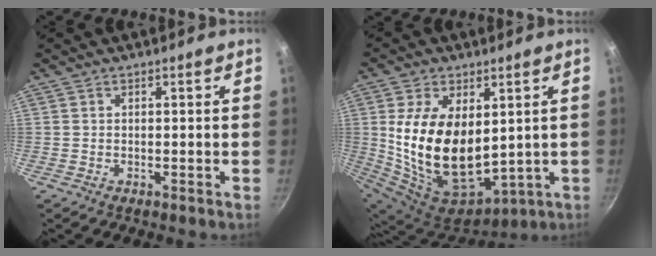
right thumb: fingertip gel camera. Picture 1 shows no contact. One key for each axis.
{"total": 20.2, "fx": 2.0, "fy": 12.4, "fz": 15.8, "tx": -0.282, "ty": -0.033, "tz": 0.062}